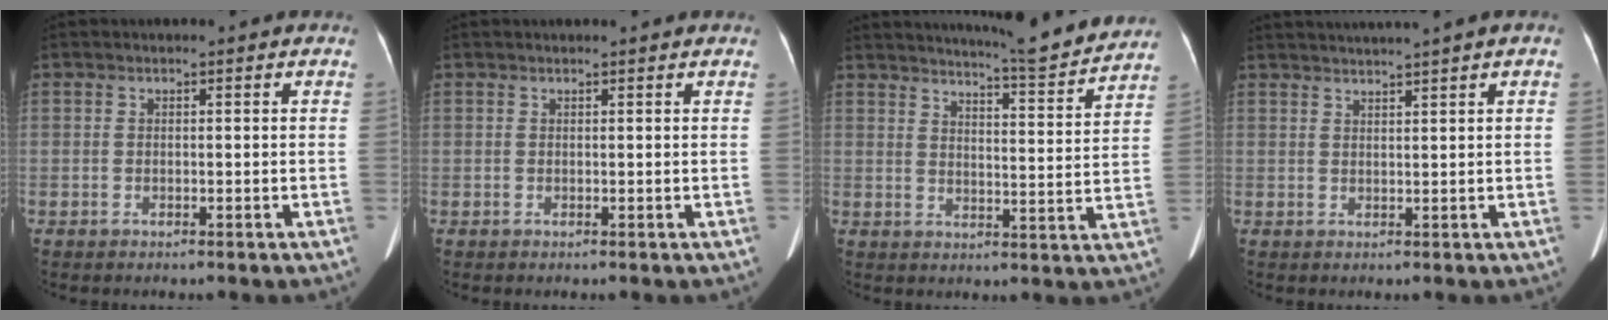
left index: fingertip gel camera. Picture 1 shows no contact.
{"total": 1.8, "force": [1.7, 0.0, 0.5], "torque": [-0.008, 0.014, 0.021]}
{"total": 11.8, "force": [11.1, -0.6, 3.9], "torque": [-0.065, -0.022, 0.144]}
{"total": 4.9, "force": [4.1, -1.1, 2.4], "torque": [-0.038, 0.023, 0.068]}